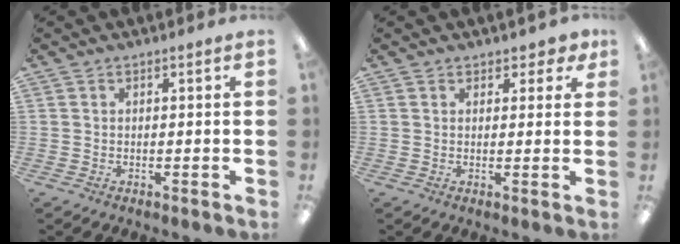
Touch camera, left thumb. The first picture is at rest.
{"total": 2.5, "force": [1.7, 1.7, 0.7], "torque": [0.000, -0.003, 0.029]}